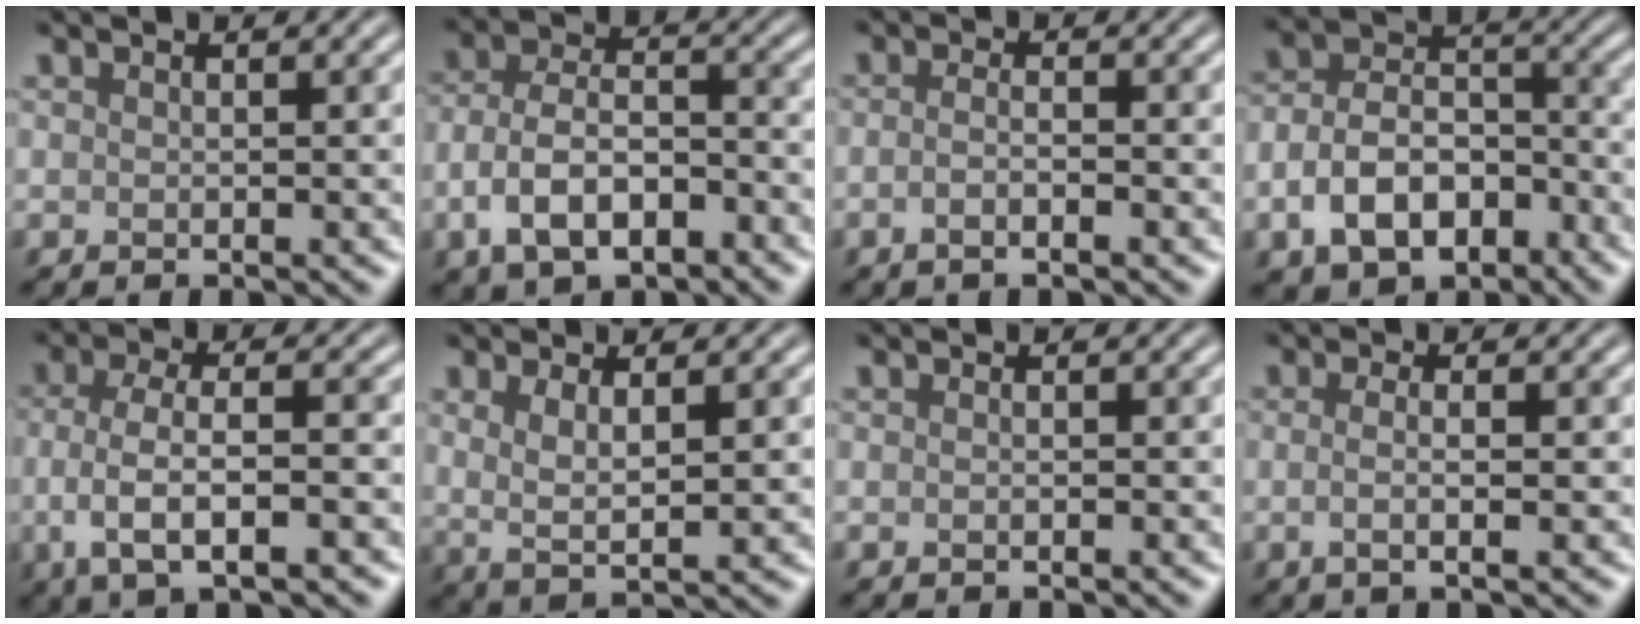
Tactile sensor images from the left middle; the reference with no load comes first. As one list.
[{"total": 7.2, "force": [-3.1, 4.1, 5.1], "torque": [-0.100, 0.003, -0.062]}, {"total": 1.9, "force": [-0.8, 0.6, 1.6], "torque": [-0.025, -0.001, -0.016]}, {"total": 7.9, "force": [-3.7, 5.1, 4.8], "torque": [-0.089, 0.002, -0.072]}, {"total": 5.6, "force": [-1.6, 2.0, 5.0], "torque": [-0.101, -0.004, -0.030]}, {"total": 3.1, "force": [0.9, 0.9, 2.9], "torque": [-0.059, -0.009, 0.022]}, {"total": 0.0}, {"total": 2.5, "force": [-0.2, 0.9, 2.3], "torque": [-0.037, -0.004, -0.013]}]